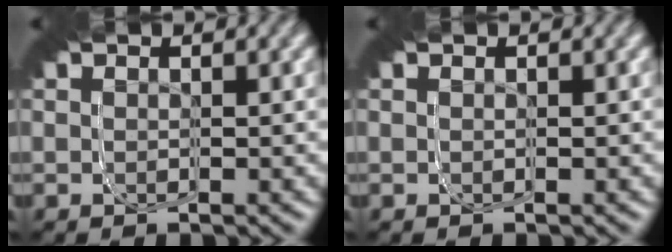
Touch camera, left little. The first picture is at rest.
{"total": 0.0}